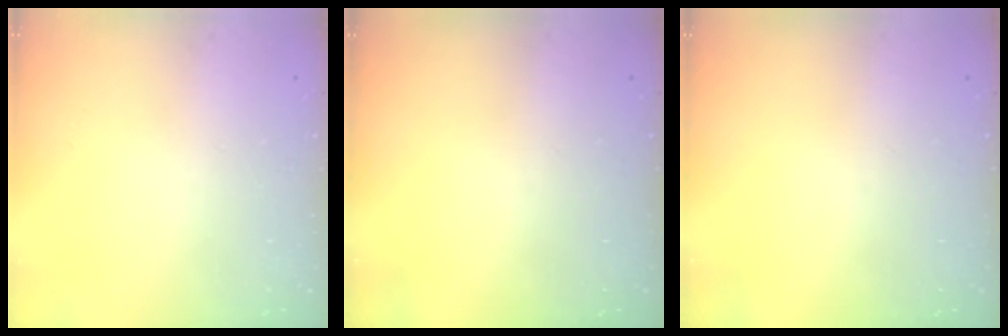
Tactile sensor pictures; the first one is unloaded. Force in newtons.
{"total": 0.0}
{"total": 0.0}